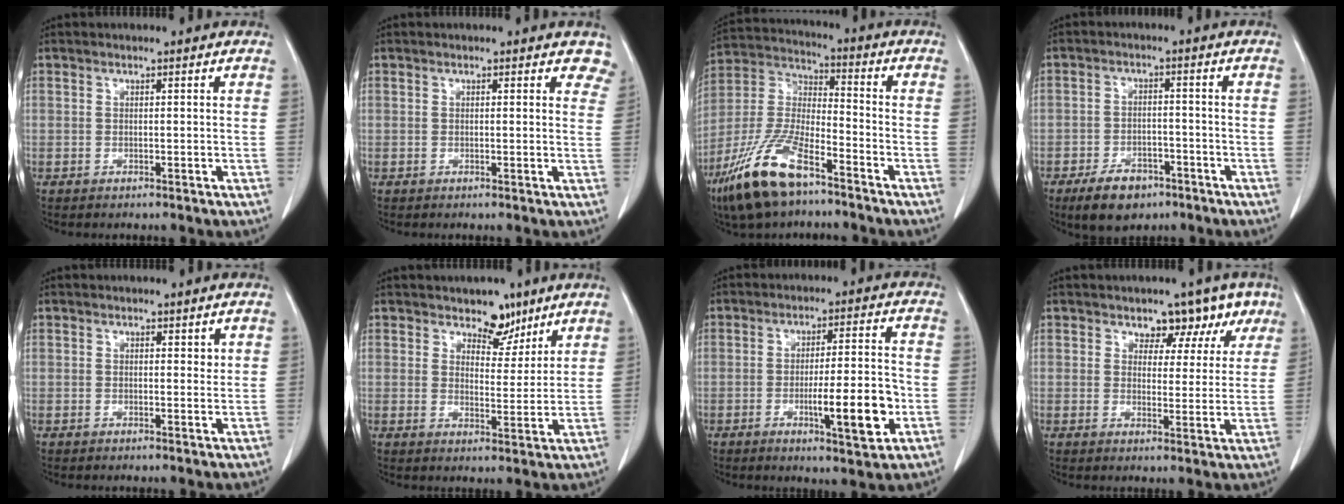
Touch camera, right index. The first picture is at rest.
{"total": 3.8, "force": [3.4, 1.5, 0.6], "torque": [0.018, -0.009, 0.012]}
{"total": 14.8, "force": [-9.7, 4.2, 10.4], "torque": [-0.224, -0.016, -0.183]}
{"total": 6.8, "force": [-4.5, 3.6, 3.6], "torque": [-0.067, 0.000, -0.070]}
{"total": 1.2, "force": [0.7, 0.8, 0.5], "torque": [0.000, -0.004, 0.008]}
{"total": 5.8, "force": [4.3, 3.1, 2.3], "torque": [-0.020, -0.007, 0.068]}
{"total": 9.8, "force": [-2.9, 1.1, 9.4], "torque": [-0.140, -0.005, -0.042]}
{"total": 6.8, "force": [4.6, 4.6, 2.0], "torque": [-0.005, 0.003, 0.048]}